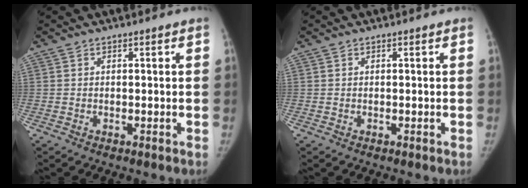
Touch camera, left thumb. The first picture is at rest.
{"total": 0.0}